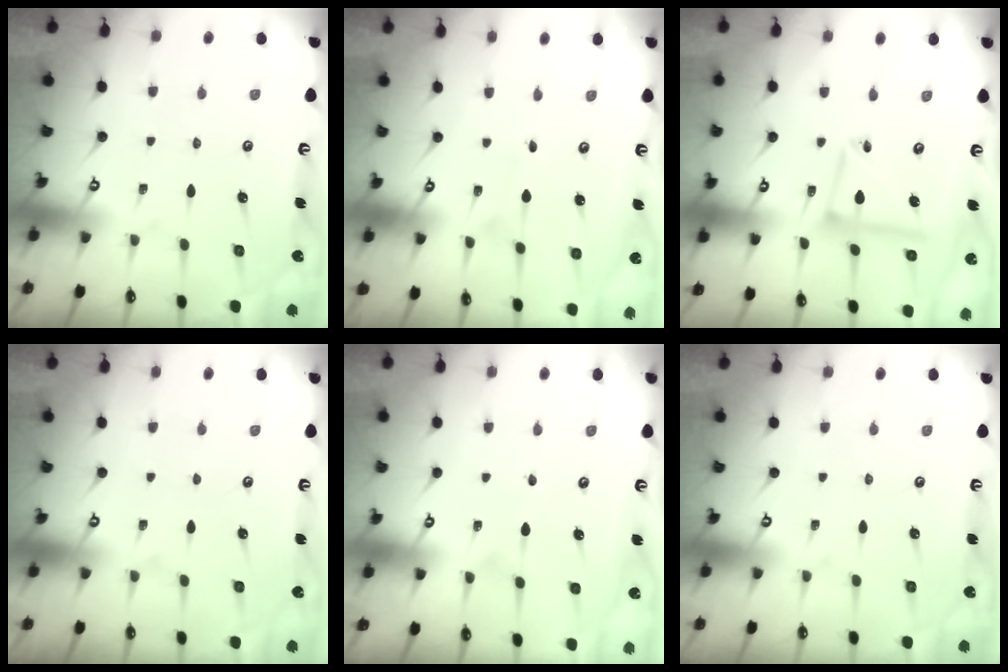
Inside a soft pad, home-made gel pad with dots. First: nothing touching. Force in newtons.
{"total": 2.0, "press": 2.0, "slide": 0.1}
{"total": 8.8, "press": 8.8, "slide": 0.4}
{"total": 0.0}
{"total": 3.8, "press": 3.8, "slide": 0.4}
{"total": 0.0}